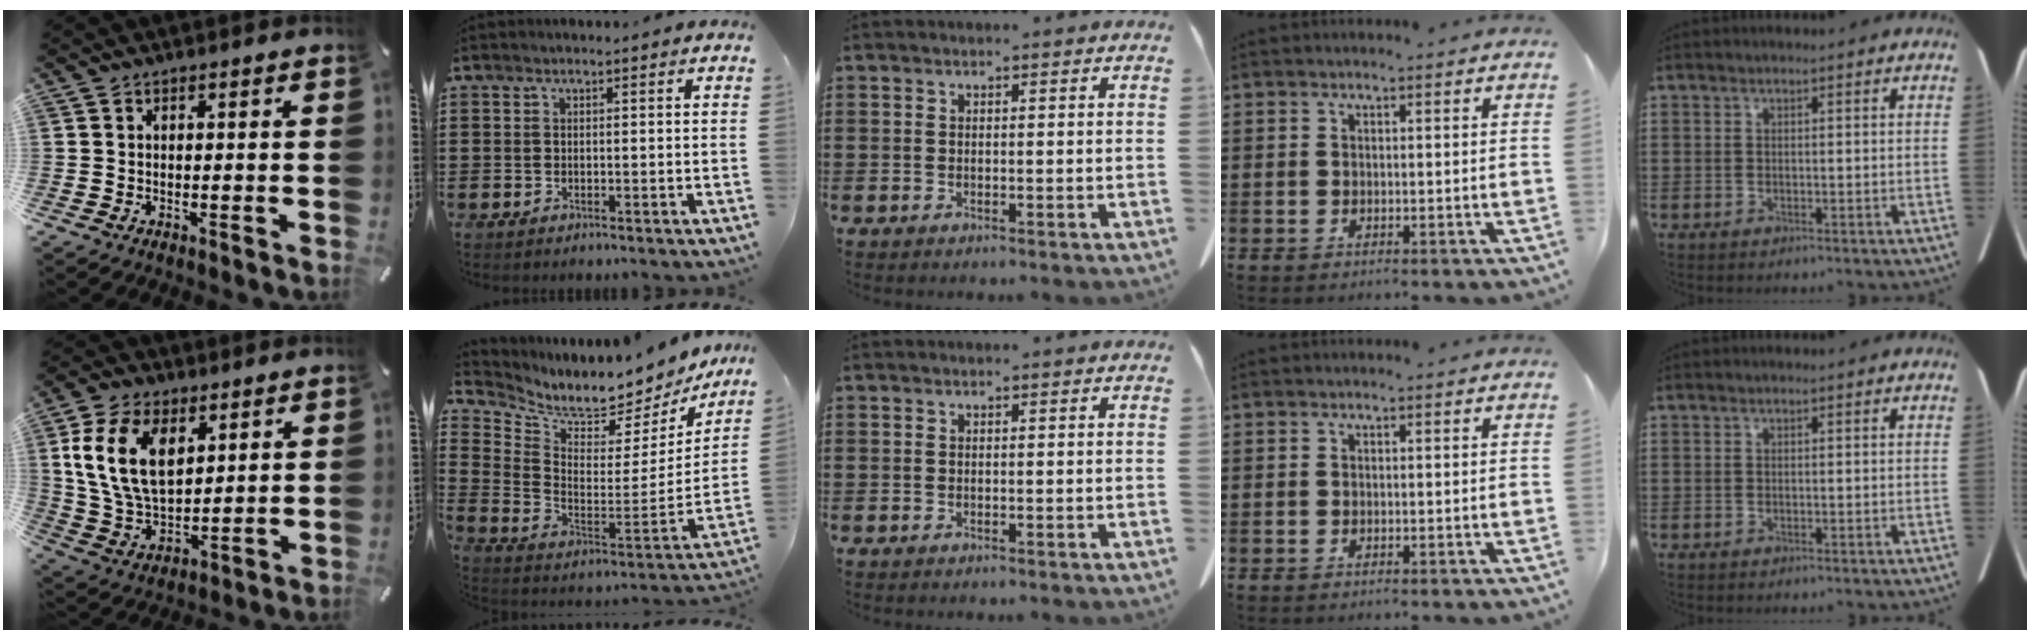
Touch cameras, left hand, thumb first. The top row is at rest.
{"thumb": {"total": 14.8, "force": [5.3, 9.6, 10.0], "torque": [-0.222, -0.004, 0.095]}, "index": {"total": 6.1, "force": [5.7, 1.3, 1.8], "torque": [-0.054, -0.069, 0.090]}}